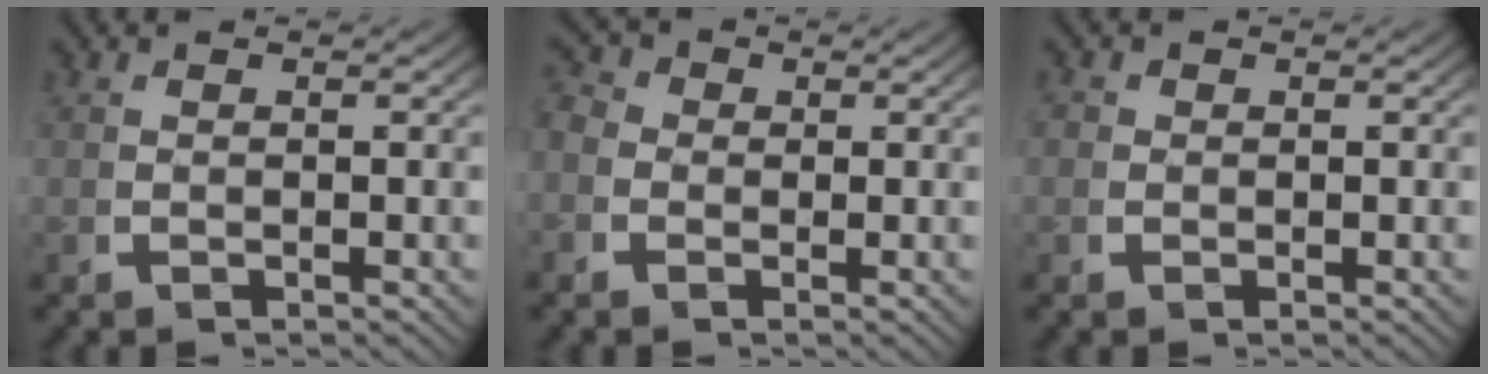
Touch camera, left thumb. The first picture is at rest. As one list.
[{"total": 2.8, "force": [-0.1, 2.6, 0.9], "torque": [-0.018, -0.007, -0.013]}, {"total": 1.1, "force": [0.0, 1.1, -0.1], "torque": [-0.004, -0.012, -0.001]}]